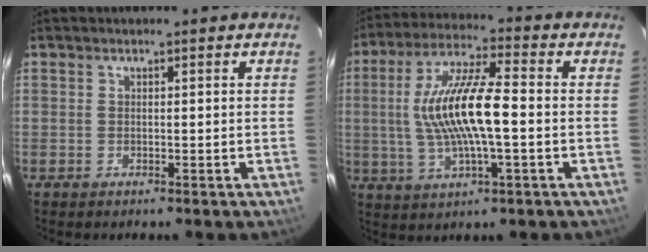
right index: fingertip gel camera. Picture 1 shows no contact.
{"total": 14.3, "force": [-0.5, 3.2, 14.0], "torque": [-0.270, 0.008, -0.010]}